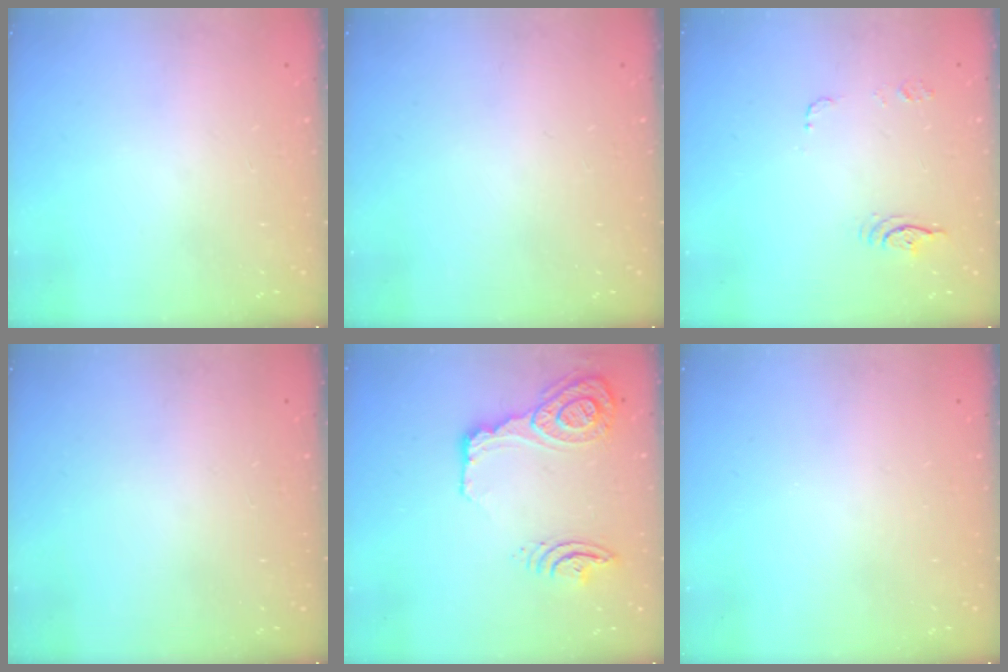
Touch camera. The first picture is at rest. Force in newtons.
{"total": 0.0}
{"total": 6.0, "press": 6.0, "slide": 0.4}
{"total": 0.0}
{"total": 17.7, "press": 17.1, "slide": 4.4}
{"total": 0.0}